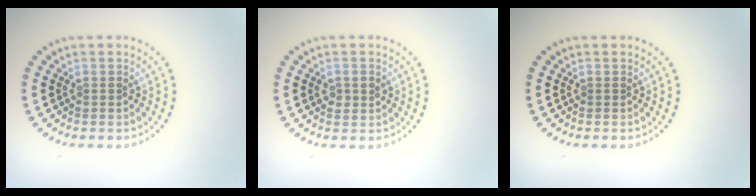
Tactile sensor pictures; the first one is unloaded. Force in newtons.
{"total": 1.4, "press": 1.4, "slide": 0.1}
{"total": 0.0}